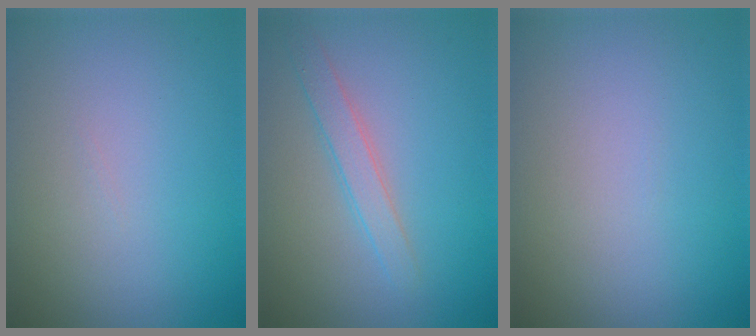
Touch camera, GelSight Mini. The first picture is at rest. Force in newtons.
{"total": 2.0, "press": 2.0, "slide": 0.1}
{"total": 0.0}